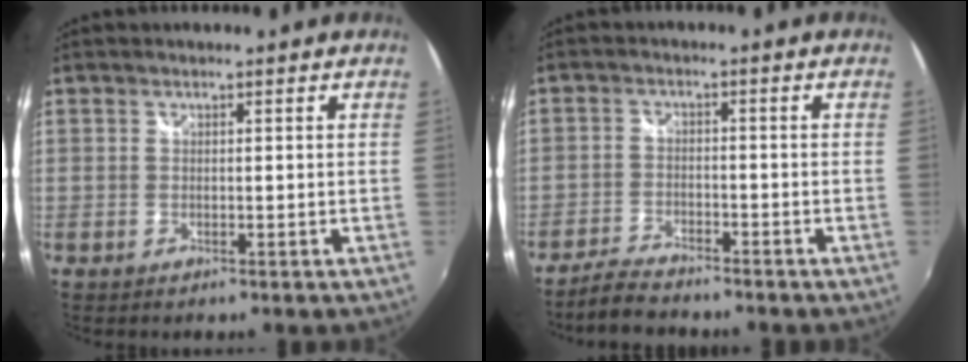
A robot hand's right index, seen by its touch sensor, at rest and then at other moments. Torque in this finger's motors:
{"motor_torque": [0.22, -0.09, 0.01, 0.01]}